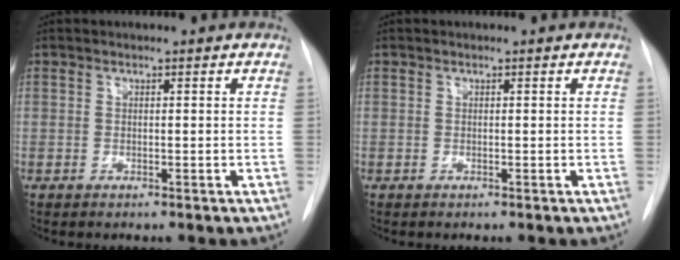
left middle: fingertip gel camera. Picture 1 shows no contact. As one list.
[{"total": 0.0}]